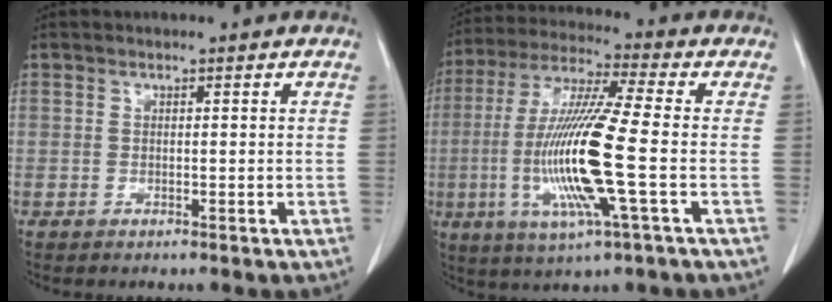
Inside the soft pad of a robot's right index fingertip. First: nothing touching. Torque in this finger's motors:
{"motor_torque": [2.14, 0.00, 1.05, 0.21]}